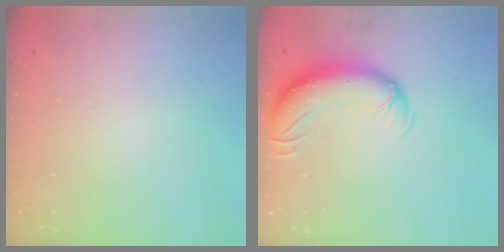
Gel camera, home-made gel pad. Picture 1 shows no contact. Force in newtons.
{"total": 12.9, "press": 12.4, "slide": 3.5}